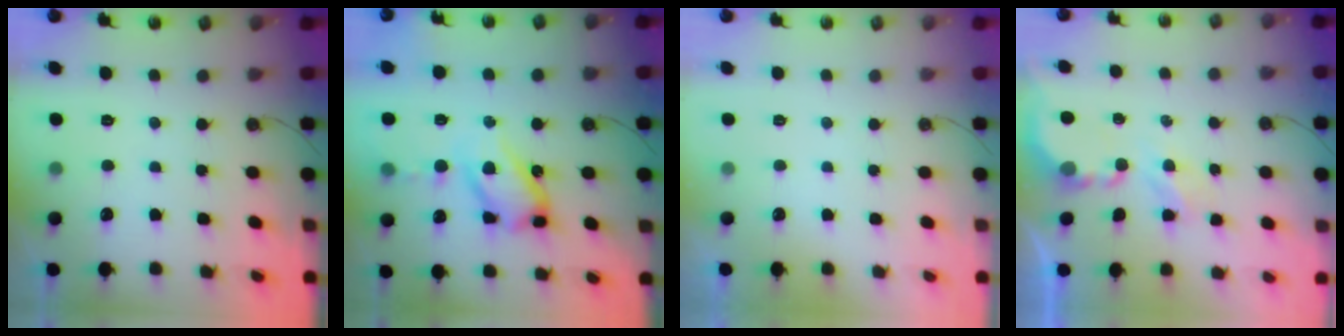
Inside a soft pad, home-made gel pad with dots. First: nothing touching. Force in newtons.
{"total": 16.0, "press": 15.9, "slide": 1.8}
{"total": 0.0}
{"total": 3.6, "press": 3.6, "slide": 0.3}